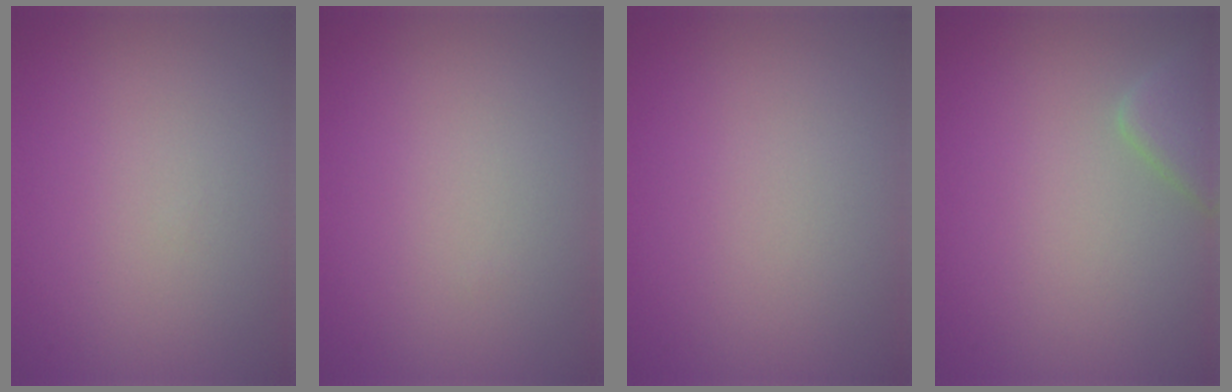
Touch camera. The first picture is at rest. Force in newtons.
{"total": 0.0}
{"total": 0.0}
{"total": 3.0, "press": 3.0, "slide": 0.3}